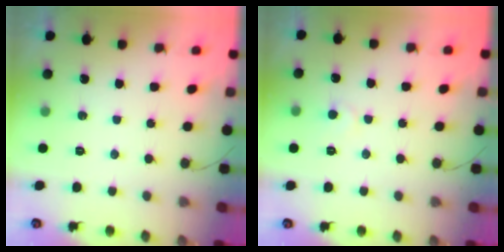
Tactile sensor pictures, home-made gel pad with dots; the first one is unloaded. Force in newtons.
{"total": 4.7, "press": 4.6, "slide": 0.4}